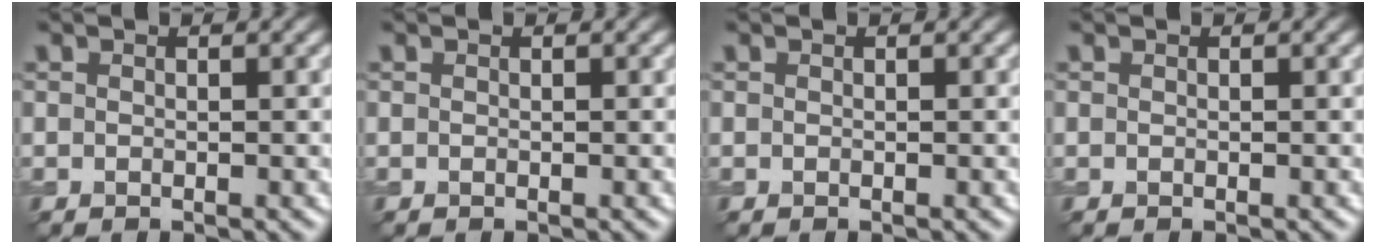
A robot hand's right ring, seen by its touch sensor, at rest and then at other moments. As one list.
[{"total": 0.0}, {"total": 0.0}, {"total": 0.0}]